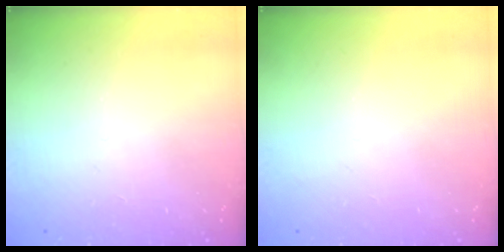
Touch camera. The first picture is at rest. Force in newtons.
{"total": 0.0}